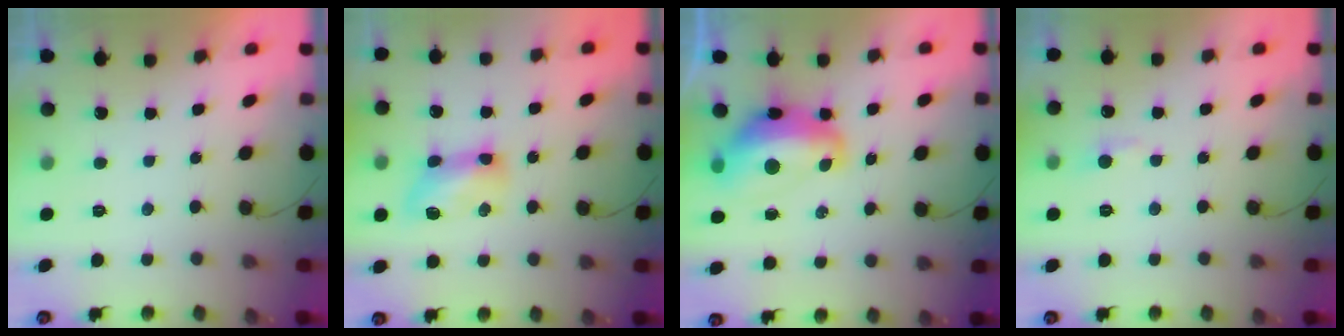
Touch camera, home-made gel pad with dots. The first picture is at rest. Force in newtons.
{"total": 9.6, "press": 9.6, "slide": 0.2}
{"total": 14.9, "press": 14.8, "slide": 1.1}
{"total": 4.3, "press": 4.3, "slide": 0.6}